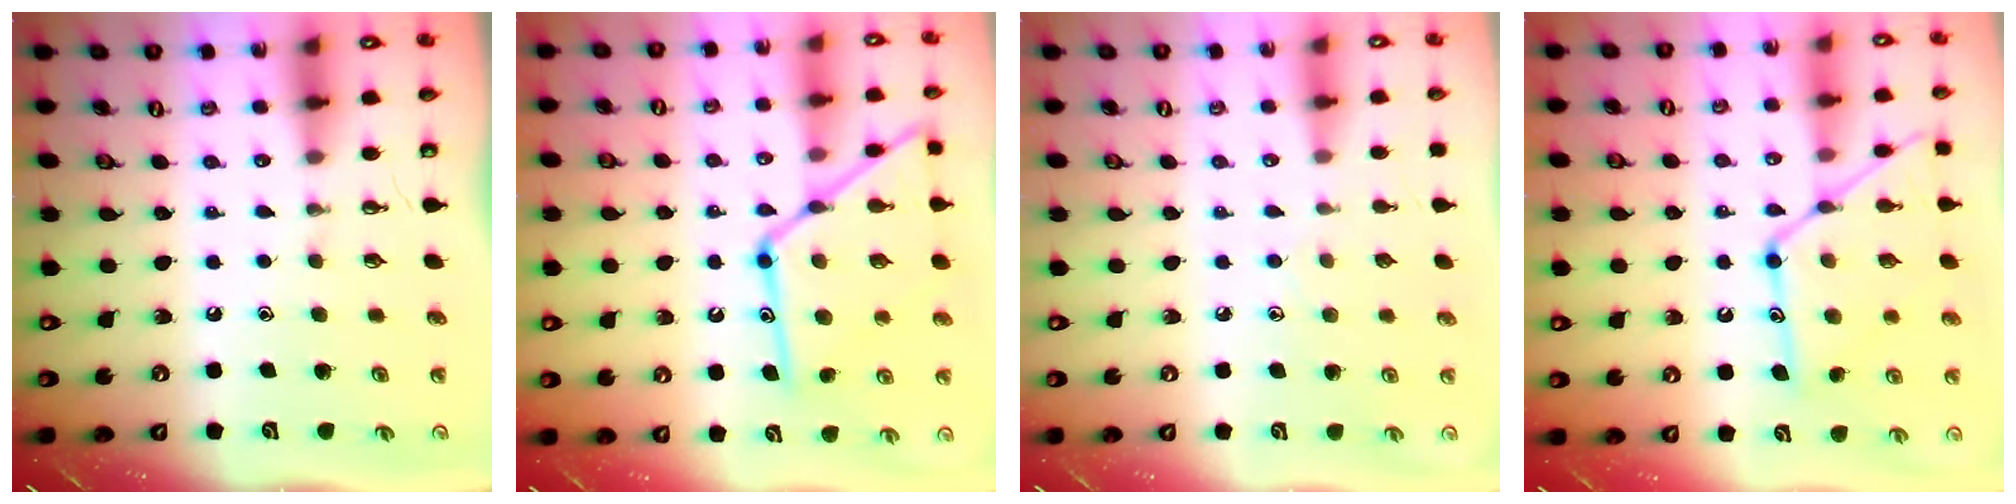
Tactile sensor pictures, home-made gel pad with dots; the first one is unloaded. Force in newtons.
{"total": 19.2, "press": 19.1, "slide": 1.5}
{"total": 3.8, "press": 3.7, "slide": 0.4}
{"total": 16.5, "press": 16.5, "slide": 1.3}